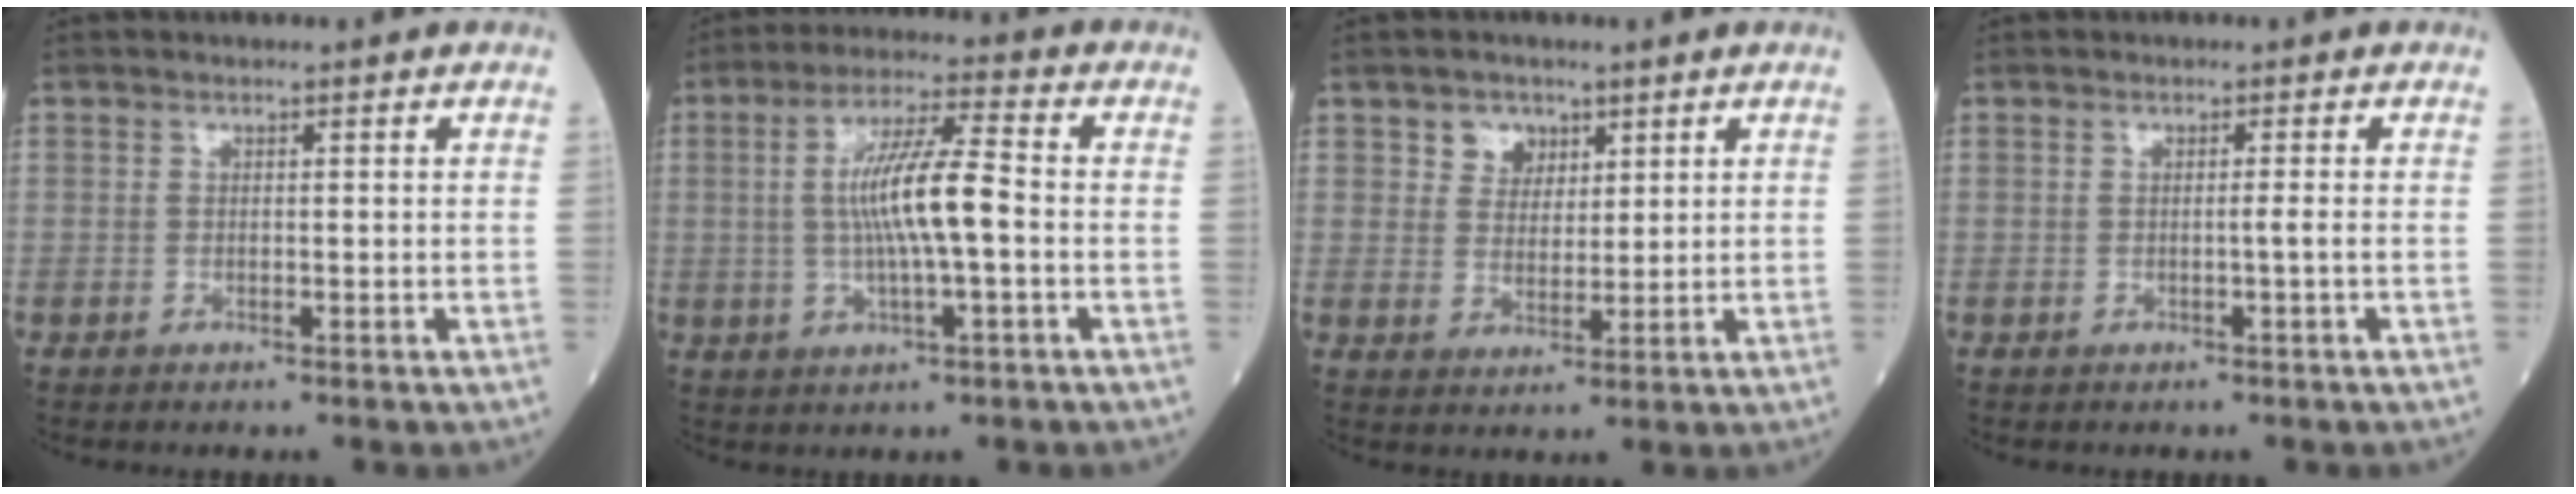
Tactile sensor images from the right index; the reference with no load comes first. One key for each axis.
{"total": 9.7, "fx": -0.3, "fy": 0.9, "fz": 9.7, "tx": -0.179, "ty": 0.008, "tz": -0.010}
{"total": 3.9, "fx": 2.2, "fy": 3.0, "fz": 1.0, "tx": -0.013, "ty": 0.004, "tz": 0.040}
{"total": 0.8, "fx": -0.2, "fy": -0.3, "fz": 0.7, "tx": 0.000, "ty": 0.000, "tz": -0.006}